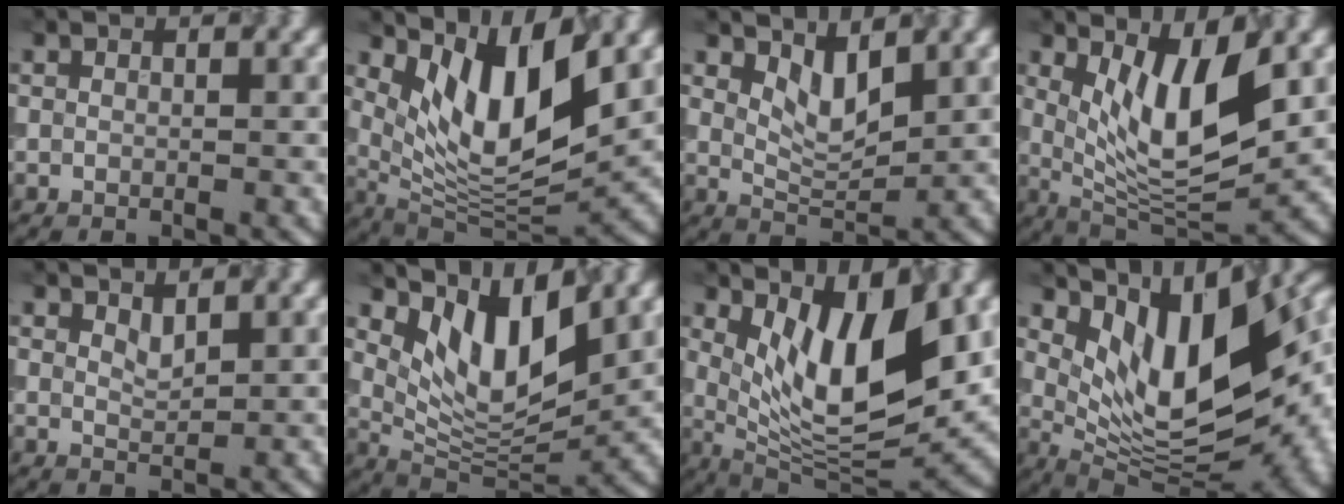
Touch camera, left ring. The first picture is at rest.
{"total": 9.3, "force": [3.8, 3.5, 7.8], "torque": [-0.135, -0.018, 0.073]}
{"total": 3.1, "force": [1.7, 1.2, 2.2], "torque": [-0.041, -0.009, 0.036]}
{"total": 8.5, "force": [2.1, 3.0, 7.7], "torque": [-0.135, -0.019, 0.041]}
{"total": 1.1, "force": [0.8, 0.4, 0.6], "torque": [-0.014, -0.003, 0.017]}
{"total": 7.2, "force": [3.5, 3.0, 5.6], "torque": [-0.102, -0.020, 0.066]}
{"total": 10.0, "force": [2.6, 3.6, 8.9], "torque": [-0.147, -0.022, 0.049]}
{"total": 14.8, "force": [4.4, 6.0, 12.8], "torque": [-0.191, -0.006, 0.081]}